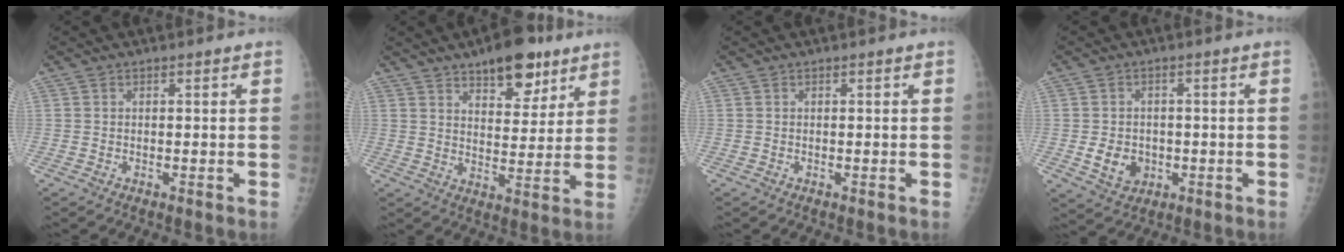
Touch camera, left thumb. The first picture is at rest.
{"total": 12.7, "force": [8.3, 5.7, 7.7], "torque": [-0.069, -0.042, 0.121]}
{"total": 0.0}
{"total": 5.6, "force": [-1.0, 4.7, 2.9], "torque": [-0.029, 0.002, -0.005]}